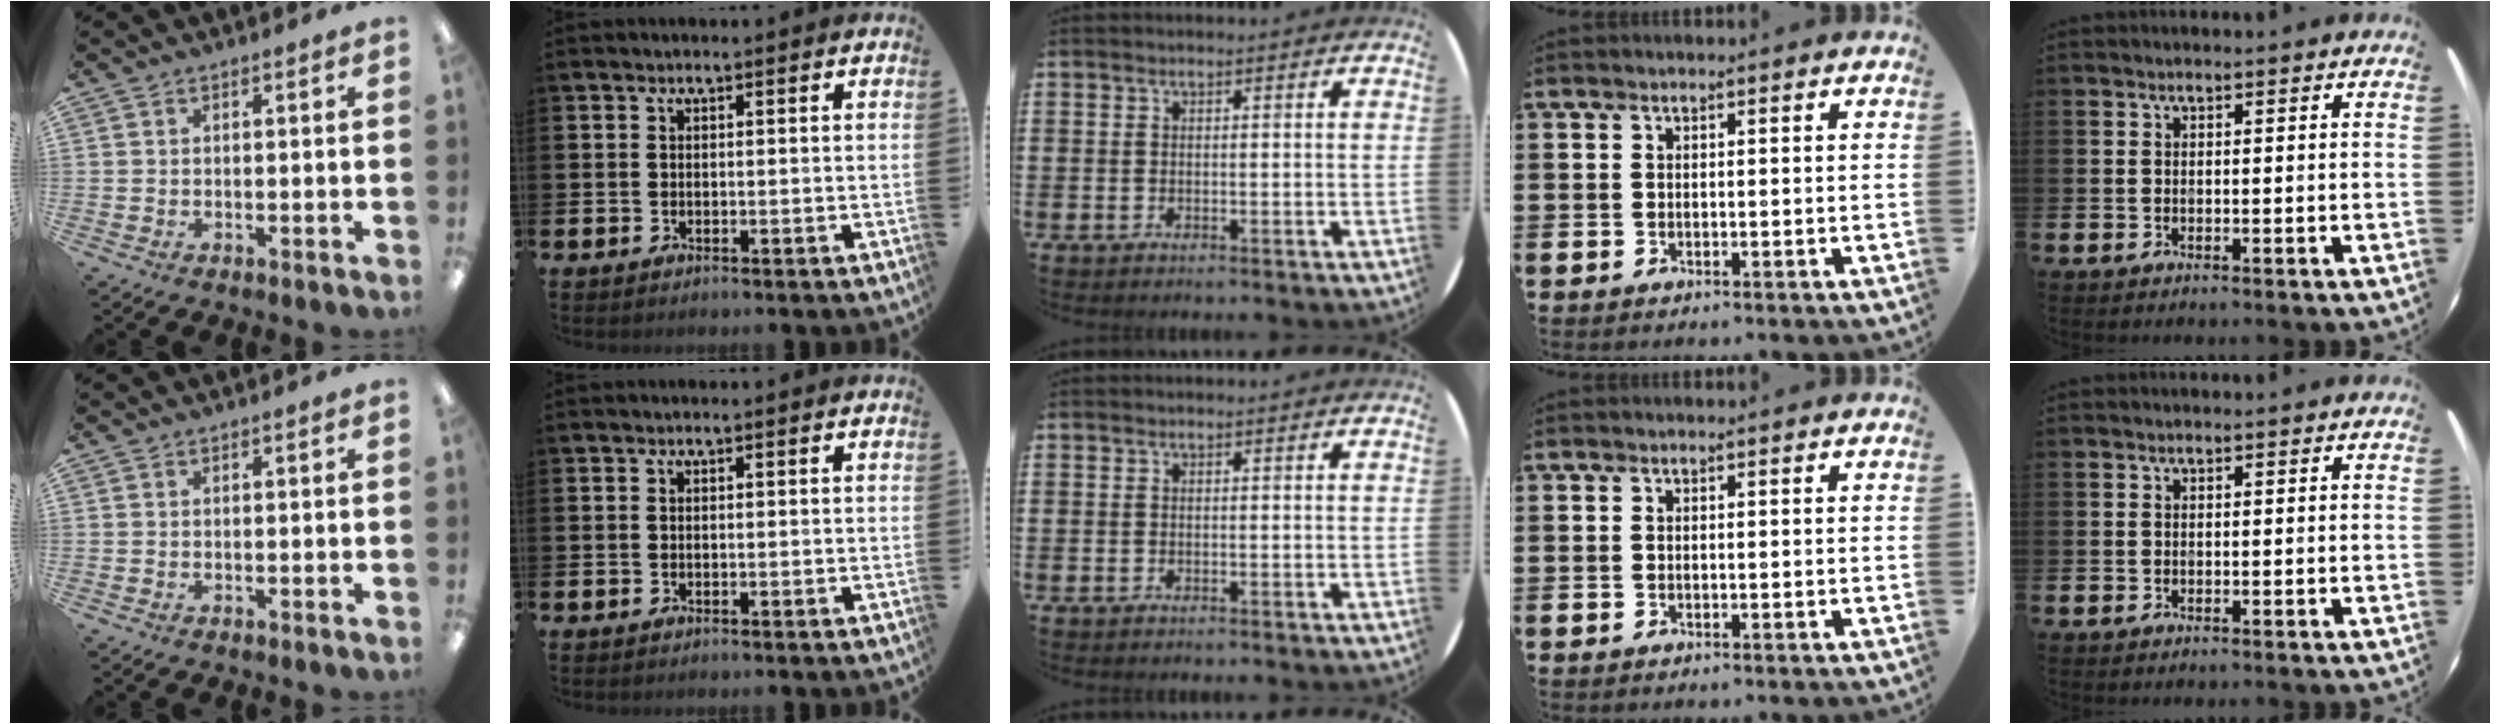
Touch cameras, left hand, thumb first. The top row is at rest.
{}